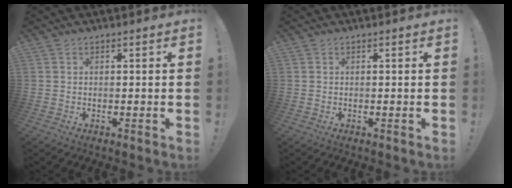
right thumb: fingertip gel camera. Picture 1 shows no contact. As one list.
[{"total": 0.0}]